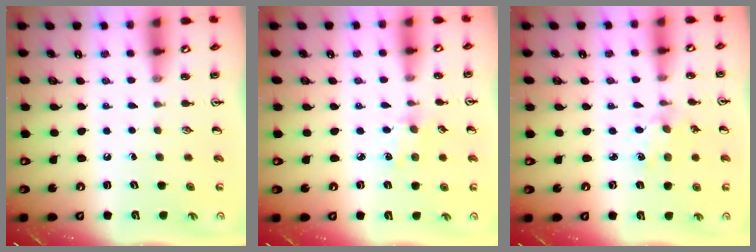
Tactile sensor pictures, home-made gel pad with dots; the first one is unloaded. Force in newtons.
{"total": 2.8, "press": 2.8, "slide": 0.4}
{"total": 3.2, "press": 3.1, "slide": 0.6}